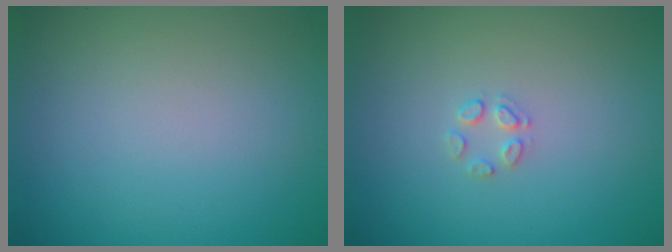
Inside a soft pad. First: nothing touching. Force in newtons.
{"total": 1.2, "press": 1.2, "slide": 0.1}